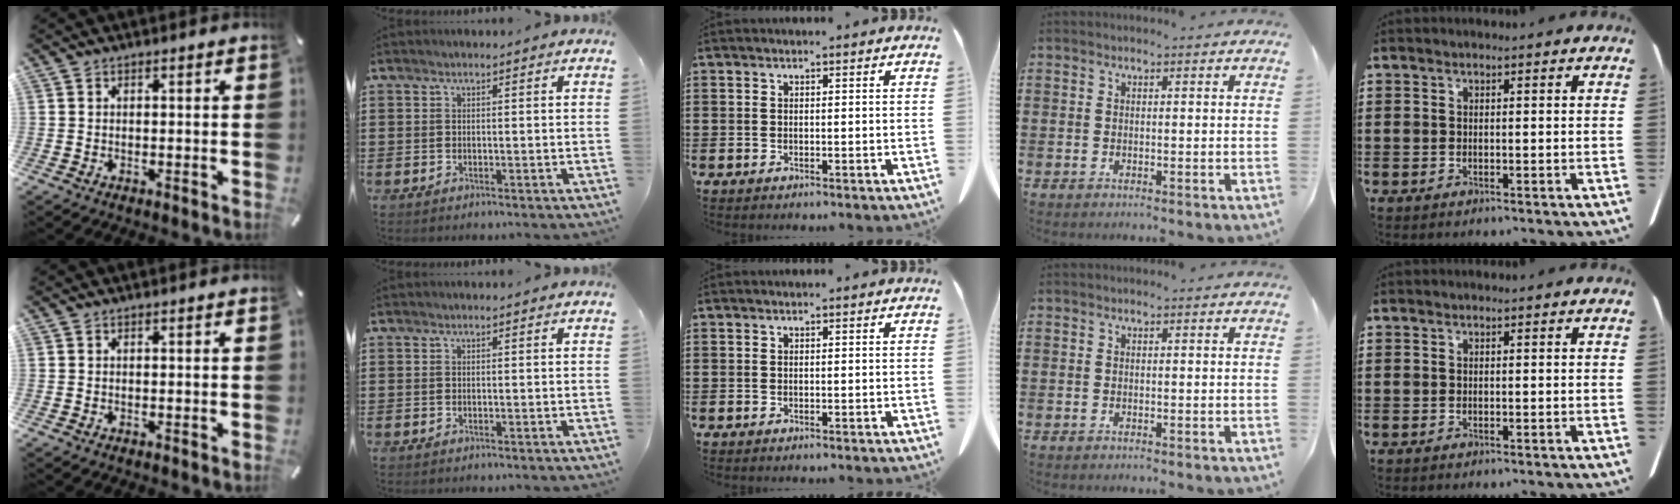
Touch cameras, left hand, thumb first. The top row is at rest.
{}